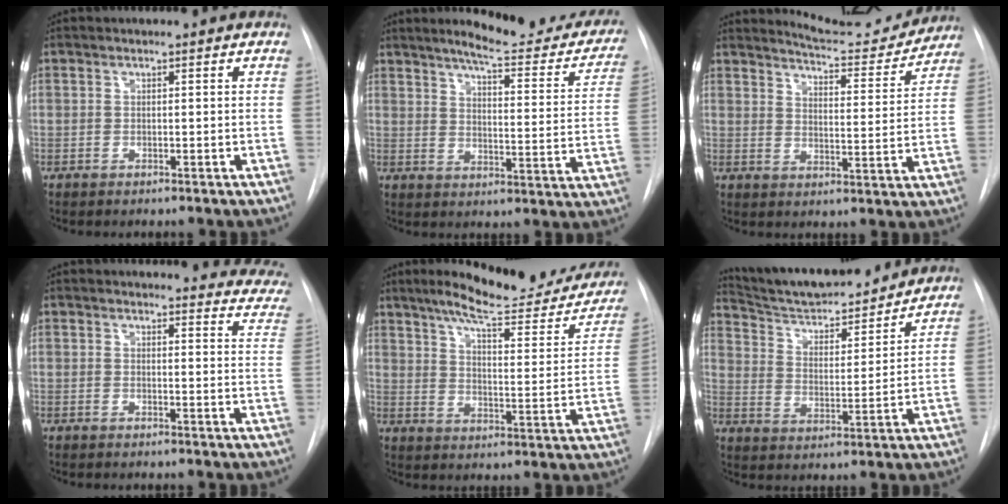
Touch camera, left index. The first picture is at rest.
{"total": 19.5, "force": [16.9, 3.4, 9.2], "torque": [-0.101, -0.042, 0.198]}
{"total": 11.3, "force": [11.2, 0.9, 1.4], "torque": [-0.017, -0.024, 0.144]}
{"total": 15.2, "force": [14.6, 2.9, 2.9], "torque": [0.005, -0.077, 0.125]}
{"total": 22.2, "force": [18.6, 4.2, 11.2], "torque": [-0.144, -0.029, 0.240]}
{"total": 18.0, "force": [16.8, 2.7, 6.0], "torque": [-0.095, -0.003, 0.259]}